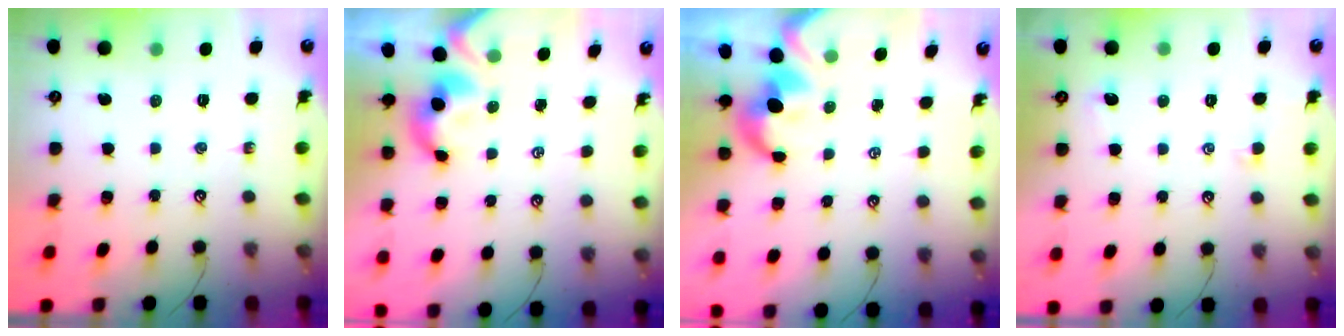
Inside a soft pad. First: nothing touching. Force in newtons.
{"total": 2.0, "press": 1.9, "slide": 0.8}
{"total": 1.7, "press": 1.4, "slide": 1.0}
{"total": 0.7, "press": 0.5, "slide": 0.5}